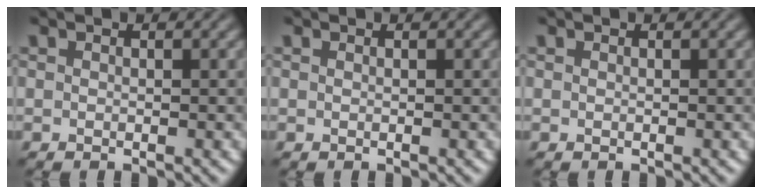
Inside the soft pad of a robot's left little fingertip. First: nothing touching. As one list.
[{"total": 0.0}, {"total": 0.0}]